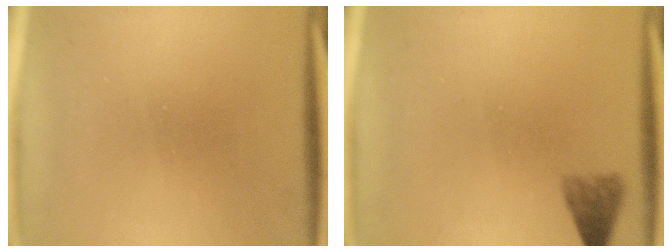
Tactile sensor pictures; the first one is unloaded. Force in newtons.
{"total": 2.9}